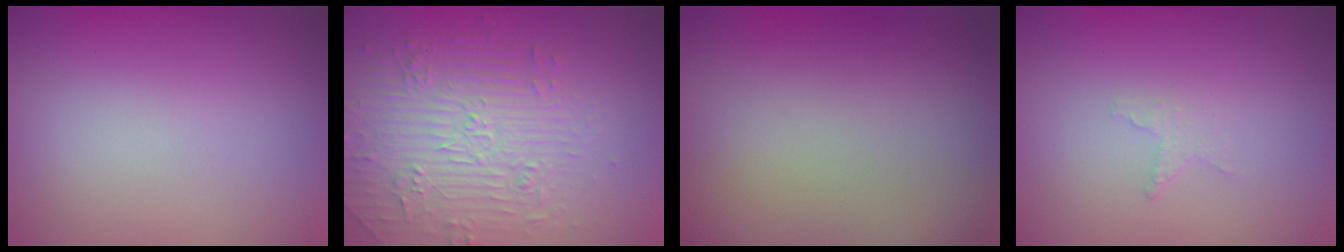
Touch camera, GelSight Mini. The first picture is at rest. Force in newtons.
{"total": 4.6, "press": 4.0, "slide": 2.3}
{"total": 0.0}
{"total": 0.9, "press": 0.8, "slide": 0.3}